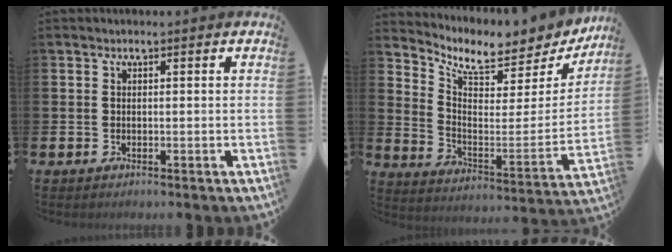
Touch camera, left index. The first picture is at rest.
{"total": 7.1, "force": [6.2, 2.5, 2.6], "torque": [-0.066, -0.058, 0.100]}